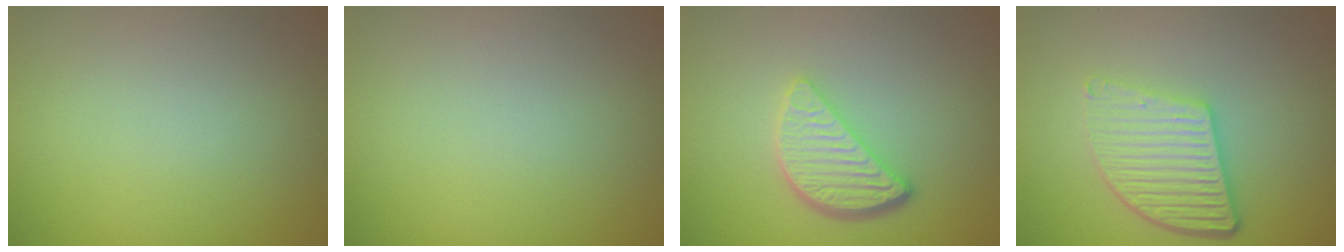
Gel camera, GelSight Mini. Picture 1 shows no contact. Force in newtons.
{"total": 0.0}
{"total": 3.9, "press": 3.2, "slide": 2.2}
{"total": 5.5, "press": 3.9, "slide": 3.9}